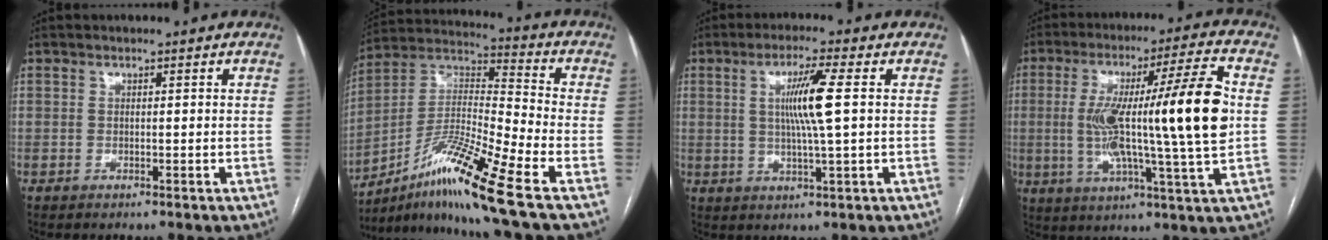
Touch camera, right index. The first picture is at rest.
{"total": 16.4, "force": [-9.9, -0.8, 13.1], "torque": [-0.256, -0.002, -0.174]}
{"total": 7.3, "force": [1.2, -0.5, 7.2], "torque": [-0.135, -0.001, 0.023]}
{"total": 20.1, "force": [0.7, -0.1, 20.1], "torque": [-0.332, 0.011, 0.003]}